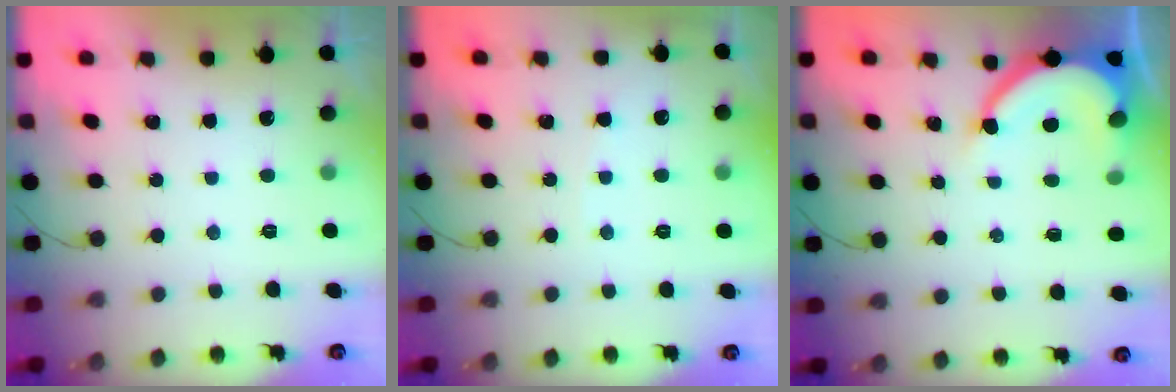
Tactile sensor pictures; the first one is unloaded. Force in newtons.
{"total": 2.5, "press": 2.5, "slide": 0.3}
{"total": 9.7, "press": 9.7, "slide": 1.0}